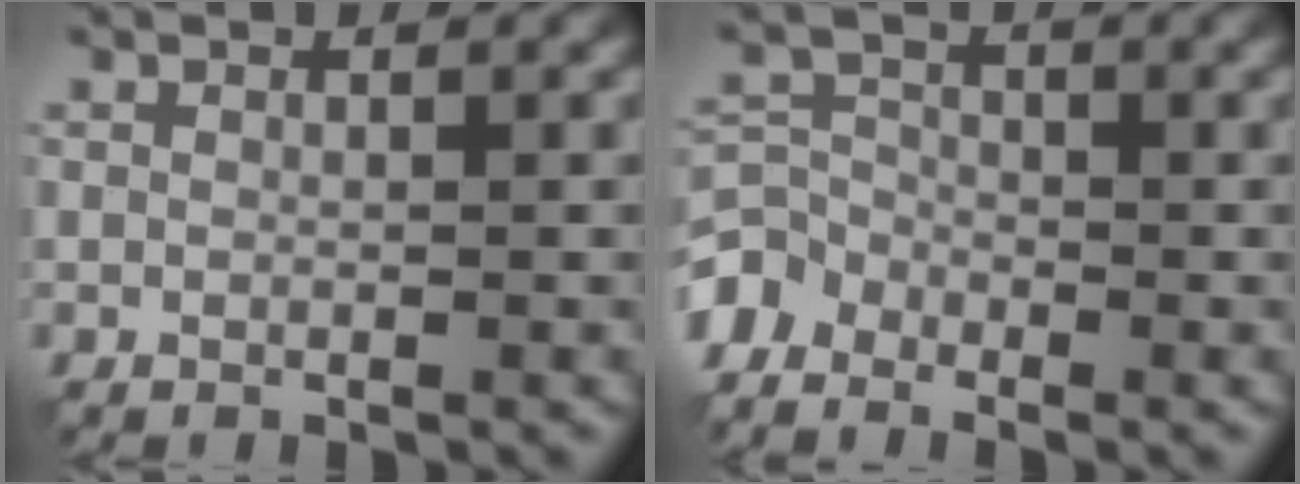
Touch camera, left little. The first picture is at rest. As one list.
[{"total": 4.2, "force": [-3.5, 2.2, 0.7], "torque": [-0.008, -0.002, -0.069]}]